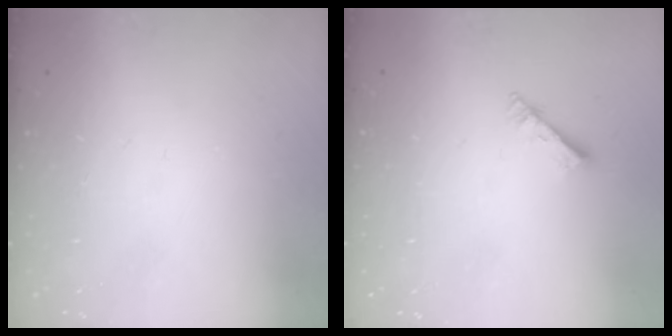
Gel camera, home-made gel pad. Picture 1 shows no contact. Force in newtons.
{"total": 3.0, "press": 3.0, "slide": 0.3}